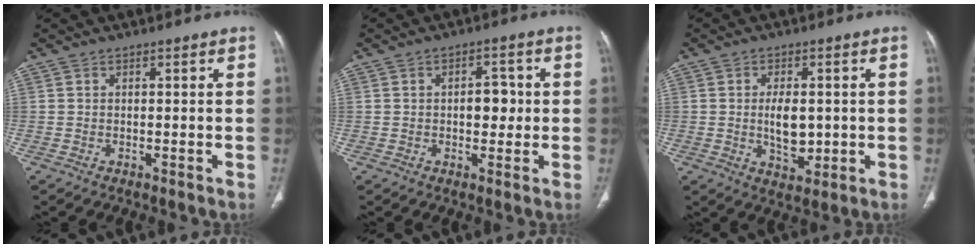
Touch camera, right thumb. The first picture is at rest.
{"total": 4.9, "force": [0.0, 3.1, 3.8], "torque": [-0.029, 0.008, -0.001]}
{"total": 6.8, "force": [-0.1, 3.8, 5.6], "torque": [-0.075, -0.006, 0.006]}